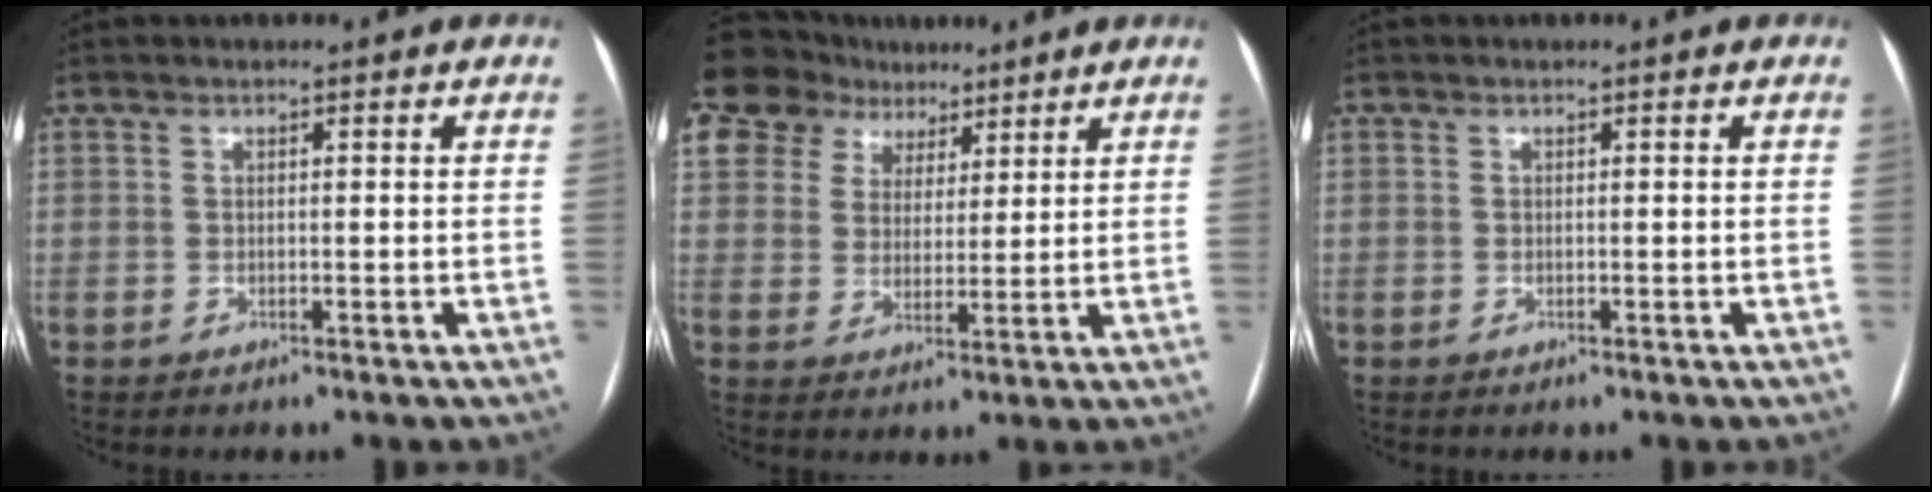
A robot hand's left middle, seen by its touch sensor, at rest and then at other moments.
{"total": 10.9, "force": [7.9, 6.9, 3.1], "torque": [-0.071, 0.039, 0.146]}
{"total": 0.0}